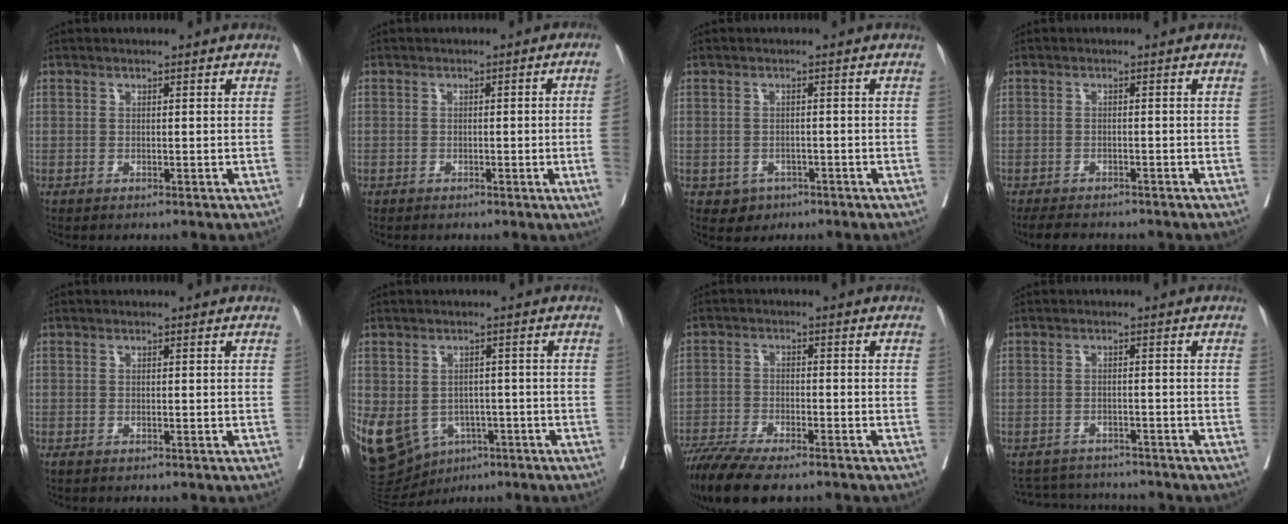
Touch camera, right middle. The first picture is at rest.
{"total": 4.3, "force": [-0.8, -0.9, 4.1], "torque": [-0.047, -0.002, -0.011]}
{"total": 2.5, "force": [-1.3, 2.1, 0.4], "torque": [-0.001, 0.007, -0.012]}
{"total": 6.5, "force": [-5.6, 1.9, 2.5], "torque": [-0.033, -0.006, -0.079]}
{"total": 0.0}
{"total": 13.0, "force": [-5.3, 10.0, 6.5], "torque": [-0.150, 0.007, -0.071]}
{"total": 11.3, "force": [-9.1, 2.4, 6.2], "torque": [-0.097, -0.020, -0.150]}
{"total": 7.5, "force": [-7.3, 1.4, 0.8], "torque": [-0.011, 0.007, -0.104]}